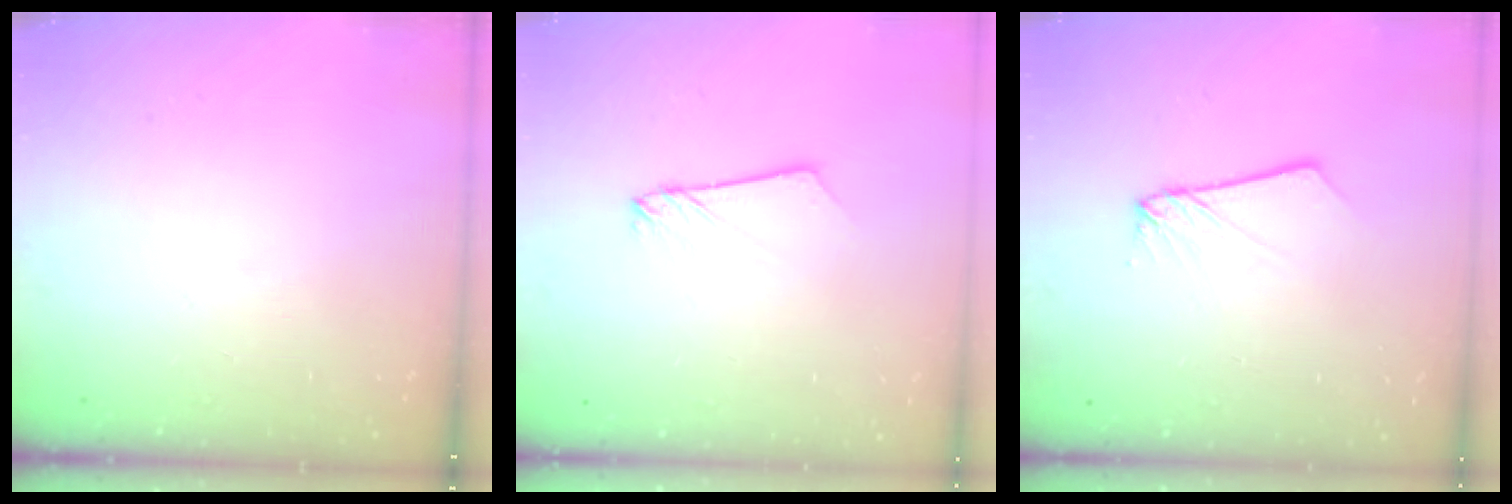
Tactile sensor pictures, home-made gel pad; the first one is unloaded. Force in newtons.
{"total": 2.2, "press": 2.2, "slide": 0.1}
{"total": 2.5, "press": 2.5, "slide": 0.1}